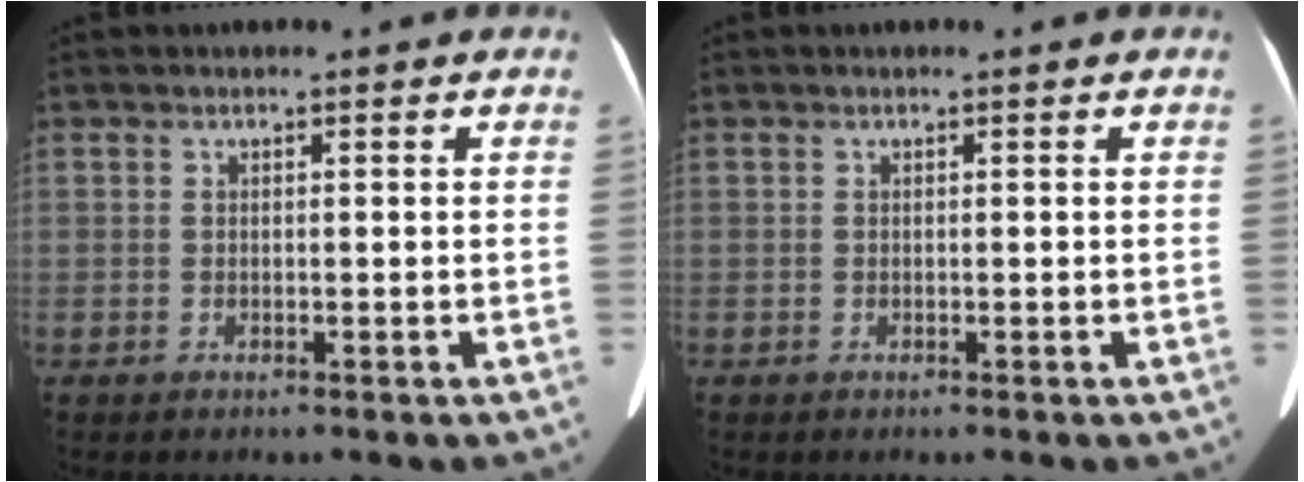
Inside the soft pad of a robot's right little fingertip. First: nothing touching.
{"total": 0.0}